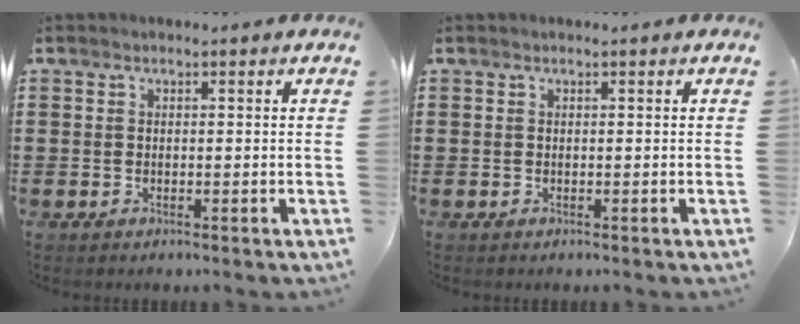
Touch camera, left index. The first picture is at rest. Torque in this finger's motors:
{"motor_torque": [-0.06, -0.02, -0.02, -0.01]}